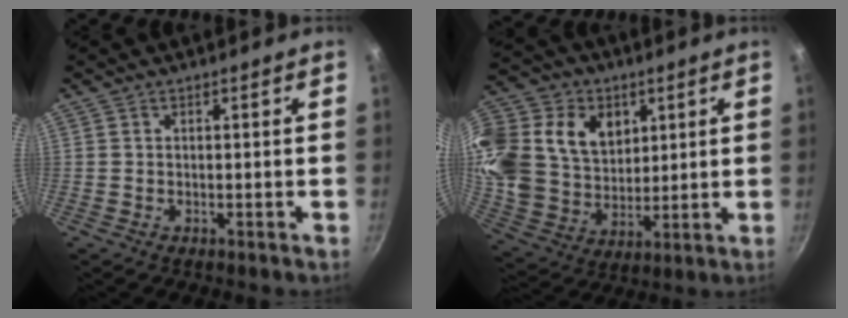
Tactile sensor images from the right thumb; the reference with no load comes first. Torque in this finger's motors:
{"motor_torque": [1.60, 1.59, 0.85, 0.24, 0.28]}